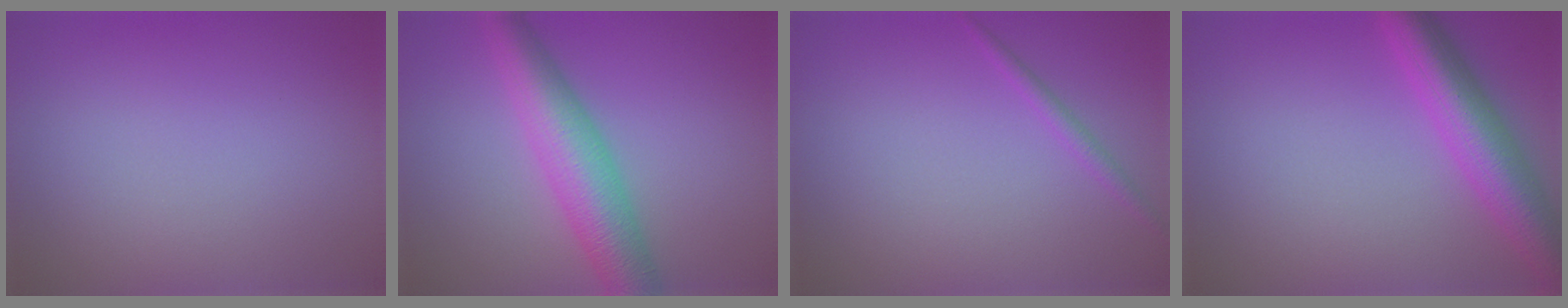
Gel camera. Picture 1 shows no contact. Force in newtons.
{"total": 6.9, "press": 6.9, "slide": 0.0}
{"total": 1.1, "press": 1.1, "slide": 0.0}
{"total": 6.3, "press": 6.3, "slide": 0.3}